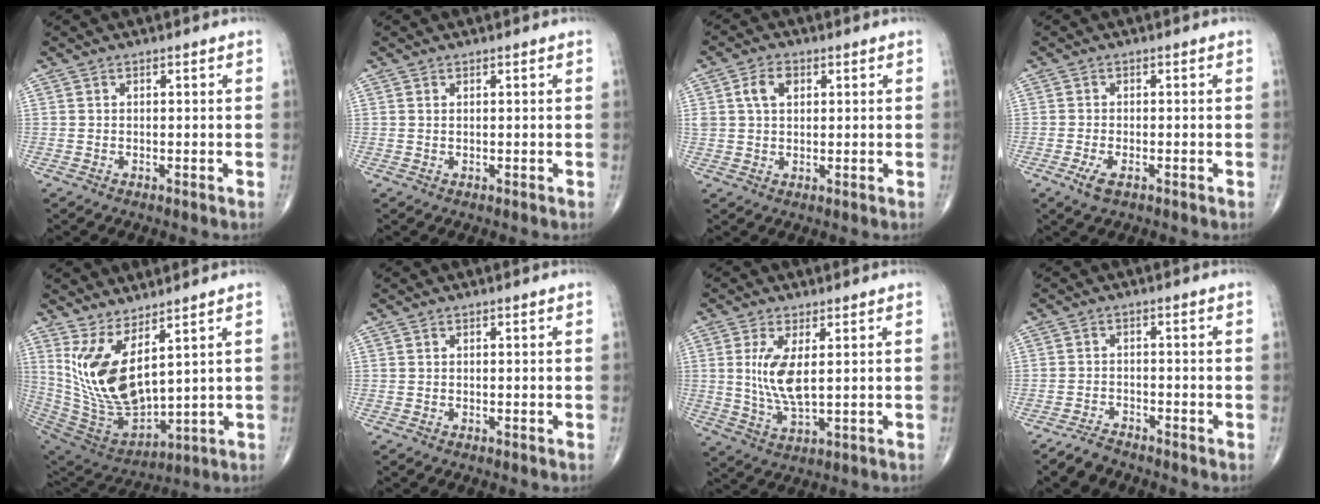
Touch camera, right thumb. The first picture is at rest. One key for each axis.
{"total": 0.0}
{"total": 4.6, "fx": 1.5, "fy": 3.0, "fz": 3.0, "tx": -0.054, "ty": 0.005, "tz": 0.029}
{"total": 2.7, "fx": -1.3, "fy": 1.1, "fz": 2.1, "tx": -0.048, "ty": -0.003, "tz": -0.025}
{"total": 15.4, "fx": 6.2, "fy": 6.1, "fz": 12.6, "tx": -0.246, "ty": -0.056, "tz": 0.150}
{"total": 0.0}
{"total": 7.8, "fx": 1.4, "fy": 2.7, "fz": 7.2, "tx": -0.151, "ty": -0.020, "tz": 0.035}
{"total": 3.1, "fx": -2.8, "fy": 1.1, "fz": 0.5, "tx": -0.017, "ty": 0.006, "tz": -0.053}